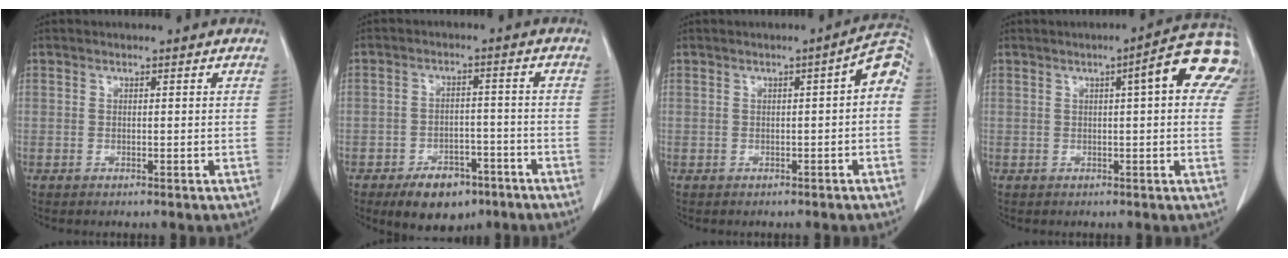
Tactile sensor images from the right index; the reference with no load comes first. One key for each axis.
{"total": 7.8, "fx": -5.1, "fy": 4.2, "fz": 4.2, "tx": -0.066, "ty": 0.002, "tz": -0.076}
{"total": 4.4, "fx": -0.2, "fy": 0.8, "fz": 4.3, "tx": -0.050, "ty": 0.016, "tz": -0.009}
{"total": 9.7, "fx": 3.1, "fy": 1.4, "fz": 9.0, "tx": -0.105, "ty": 0.025, "tz": 0.026}